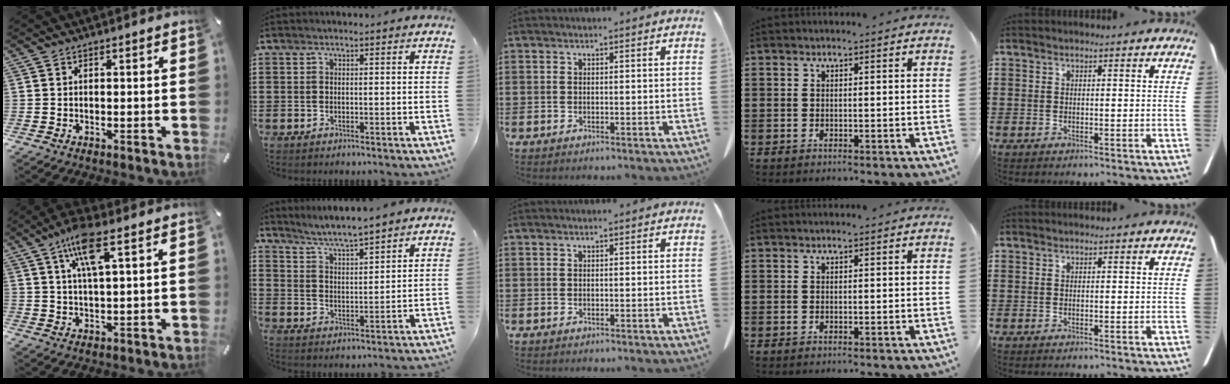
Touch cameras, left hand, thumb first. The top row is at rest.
{"thumb": {"total": 9.3, "force": [4.6, 2.2, 7.8], "torque": [-0.153, 0.004, 0.079]}, "index": {"total": 4.4, "force": [4.2, -0.7, 1.0], "torque": [-0.038, -0.026, 0.071]}}